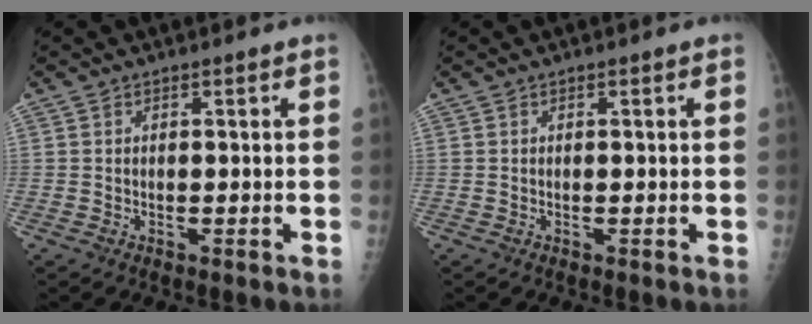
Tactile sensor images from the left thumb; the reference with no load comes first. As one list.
[{"total": 0.0}]